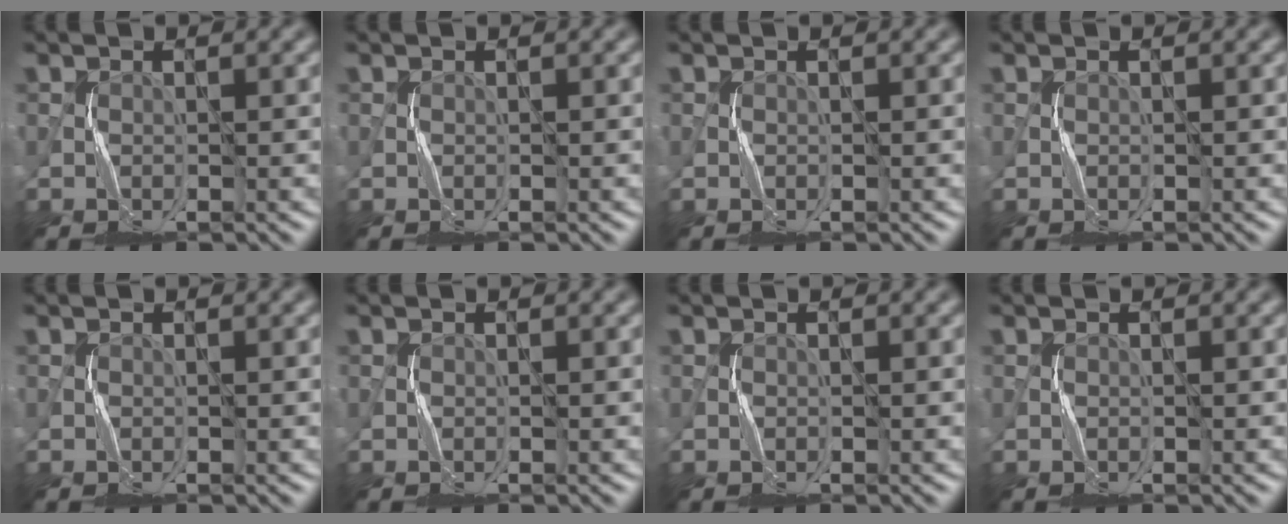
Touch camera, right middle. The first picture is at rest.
{"total": 0.0}
{"total": 0.0}
{"total": 0.0}
{"total": 0.0}
{"total": 0.0}
{"total": 0.0}
{"total": 0.0}